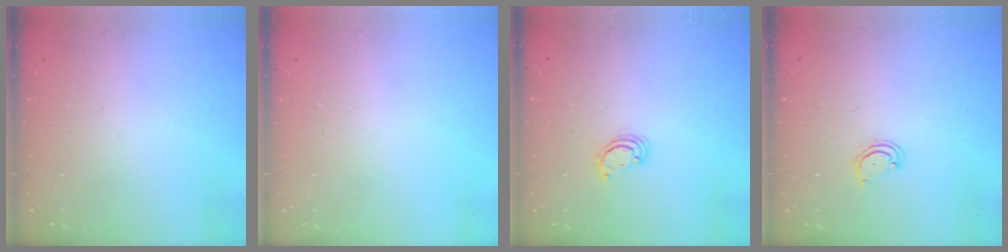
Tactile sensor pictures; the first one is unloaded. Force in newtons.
{"total": 0.0}
{"total": 2.0, "press": 2.0, "slide": 0.2}
{"total": 3.5, "press": 3.5, "slide": 0.3}